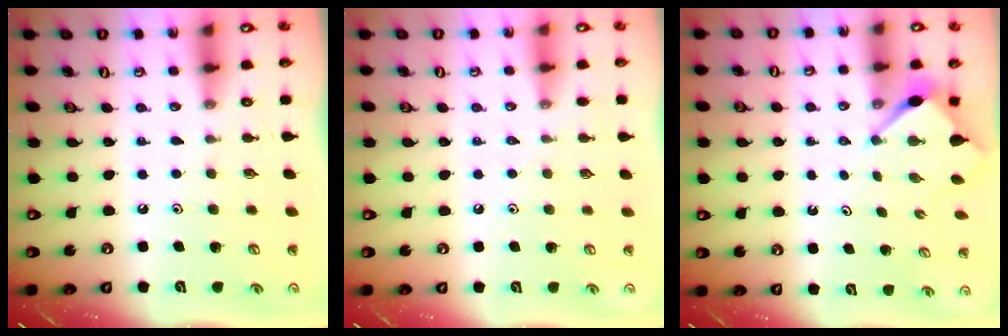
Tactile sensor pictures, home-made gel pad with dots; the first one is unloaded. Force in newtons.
{"total": 3.8, "press": 3.8, "slide": 0.5}
{"total": 3.5, "press": 3.5, "slide": 0.3}